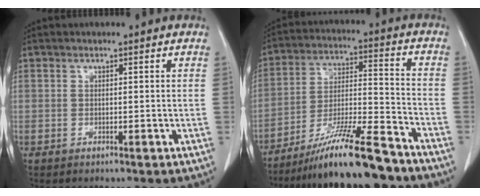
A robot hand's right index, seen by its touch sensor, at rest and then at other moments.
{"total": 15.0, "force": [-12.2, 0.6, 8.7], "torque": [-0.151, -0.009, -0.209]}